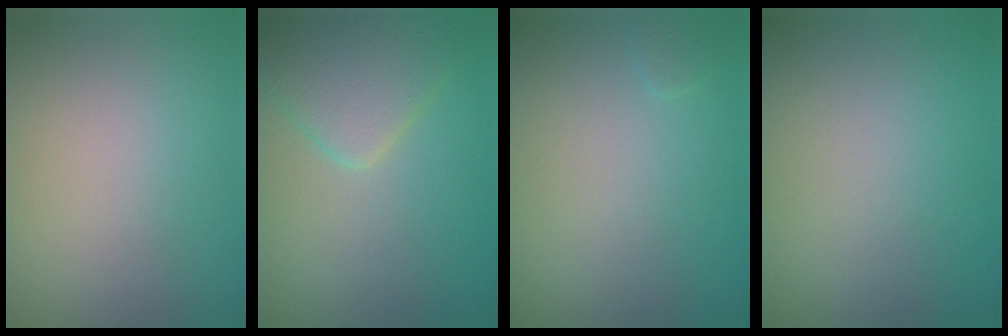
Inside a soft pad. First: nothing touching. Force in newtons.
{"total": 3.8, "press": 3.8, "slide": 0.3}
{"total": 0.6, "press": 0.6, "slide": 0.0}
{"total": 0.0}